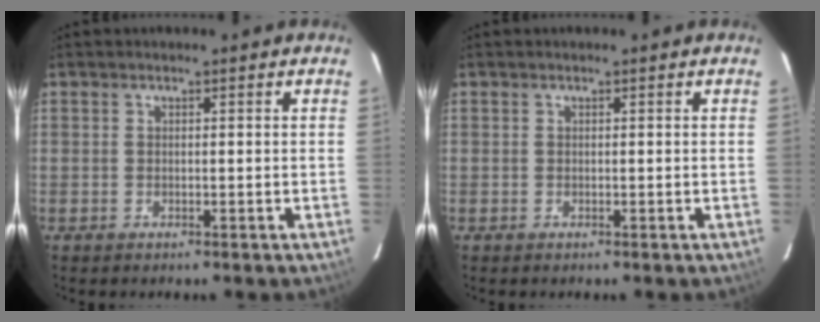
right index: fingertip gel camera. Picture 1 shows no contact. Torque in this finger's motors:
{"motor_torque": [0.00, 0.00, 0.00, 0.00]}